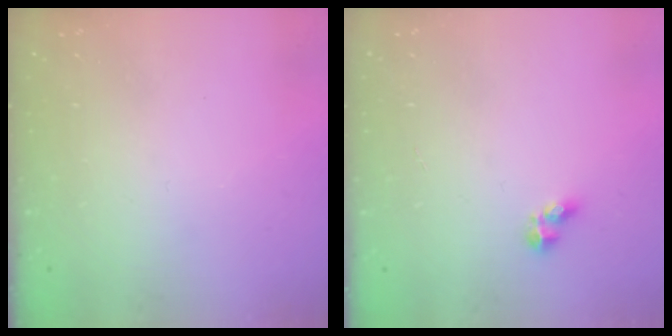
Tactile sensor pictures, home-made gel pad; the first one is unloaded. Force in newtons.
{"total": 2.6, "press": 2.5, "slide": 0.7}